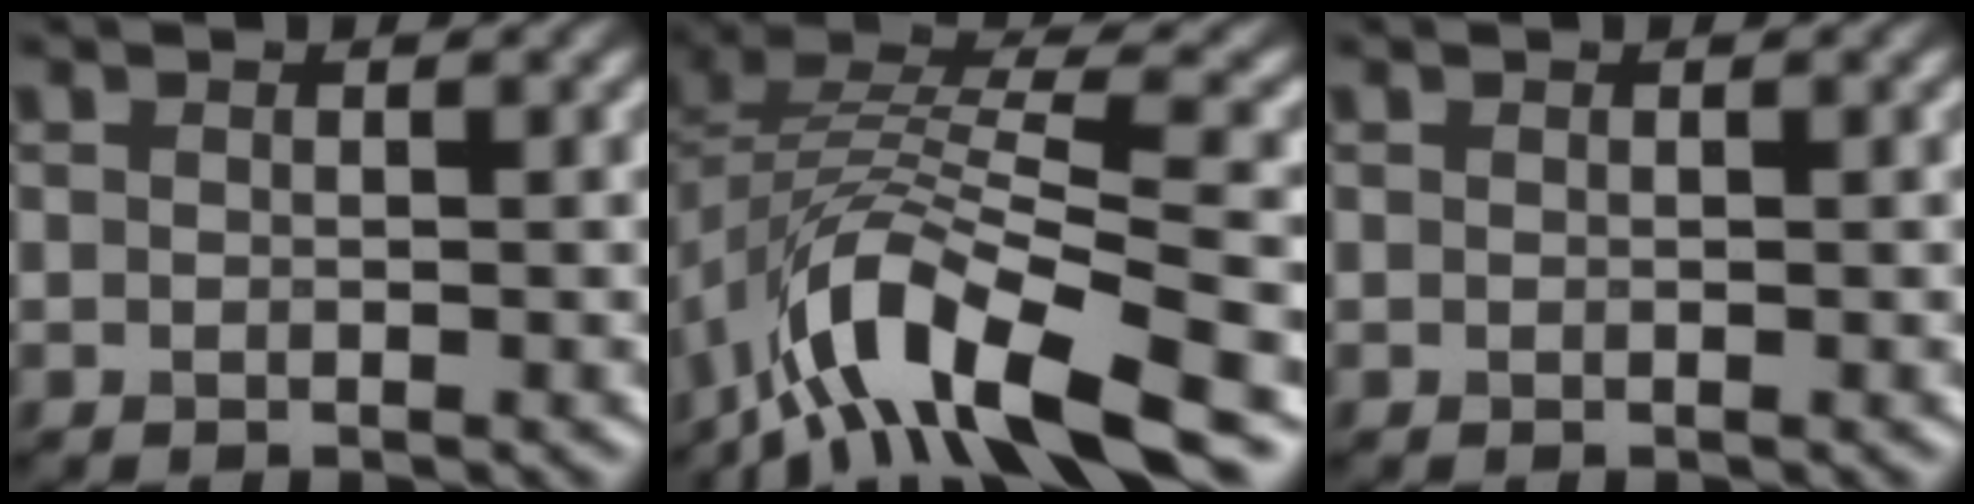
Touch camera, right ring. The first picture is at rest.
{"total": 11.5, "force": [-6.3, 3.7, 8.9], "torque": [-0.159, 0.009, -0.126]}
{"total": 0.0}